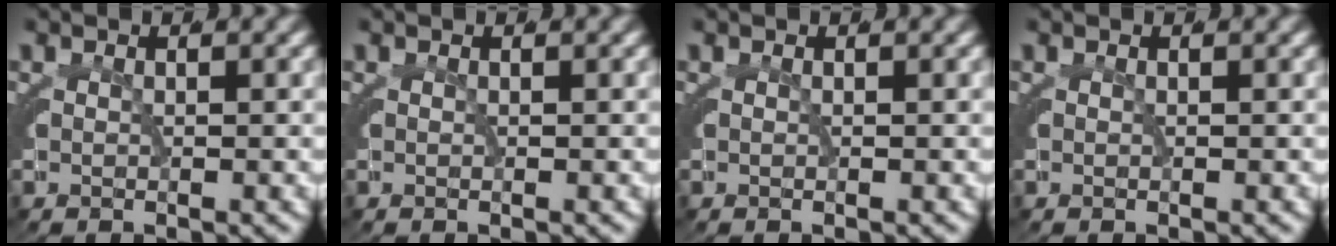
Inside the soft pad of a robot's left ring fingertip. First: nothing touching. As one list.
[{"total": 0.0}, {"total": 0.0}, {"total": 0.0}]